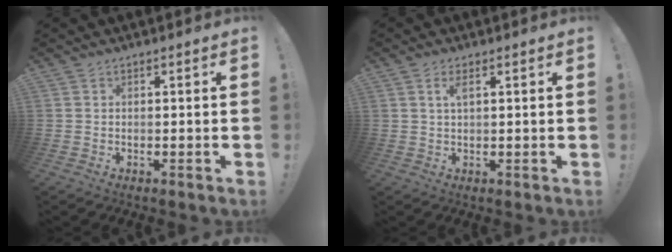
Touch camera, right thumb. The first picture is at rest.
{"total": 2.6, "force": [1.0, 0.7, 2.2], "torque": [-0.043, 0.002, 0.015]}